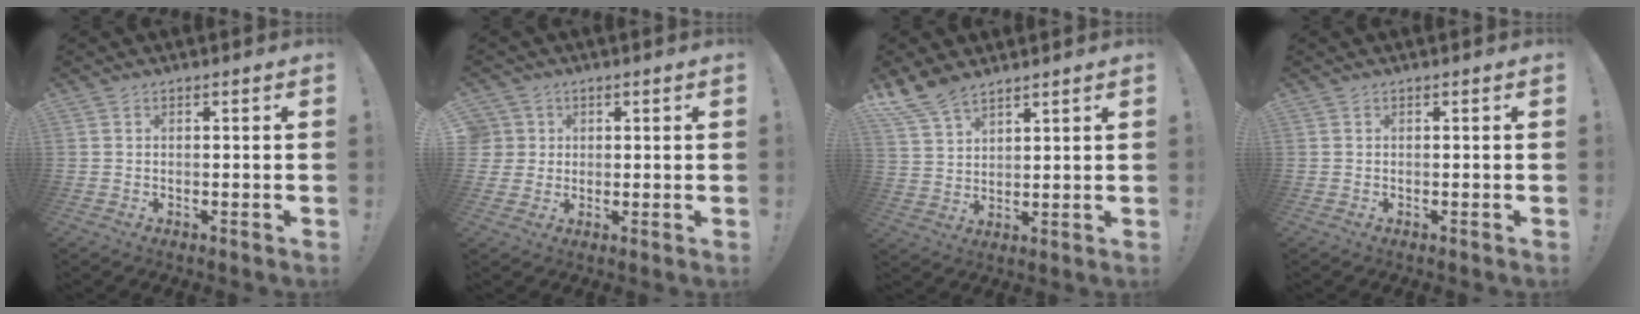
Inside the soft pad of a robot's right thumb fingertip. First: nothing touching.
{"total": 4.6, "force": [1.3, 4.4, 0.5], "torque": [-0.013, 0.000, 0.028]}
{"total": 9.2, "force": [7.3, 4.4, 3.5], "torque": [-0.078, -0.038, 0.147]}
{"total": 0.0}